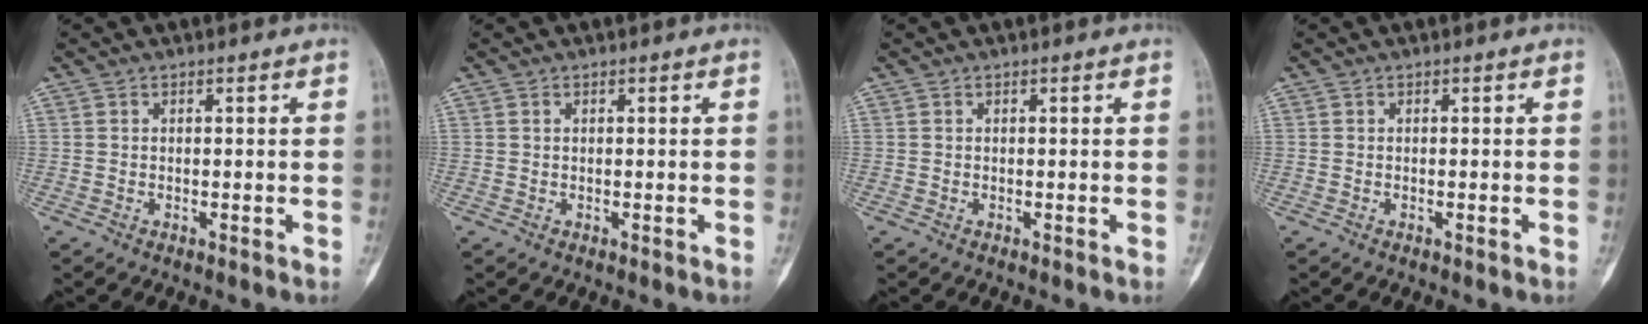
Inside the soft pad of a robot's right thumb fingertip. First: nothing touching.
{"total": 0.0}
{"total": 0.0}
{"total": 0.0}